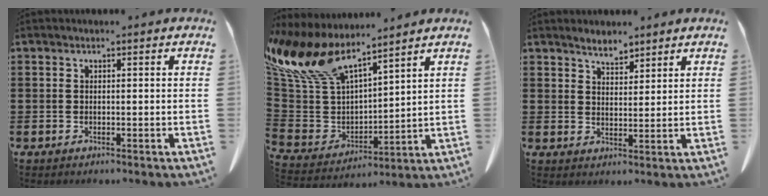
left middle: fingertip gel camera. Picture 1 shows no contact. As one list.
[{"total": 11.7, "force": [9.3, 4.2, 5.8], "torque": [-0.156, -0.053, 0.169]}, {"total": 3.2, "force": [3.0, 1.0, 0.5], "torque": [-0.018, -0.002, 0.057]}]